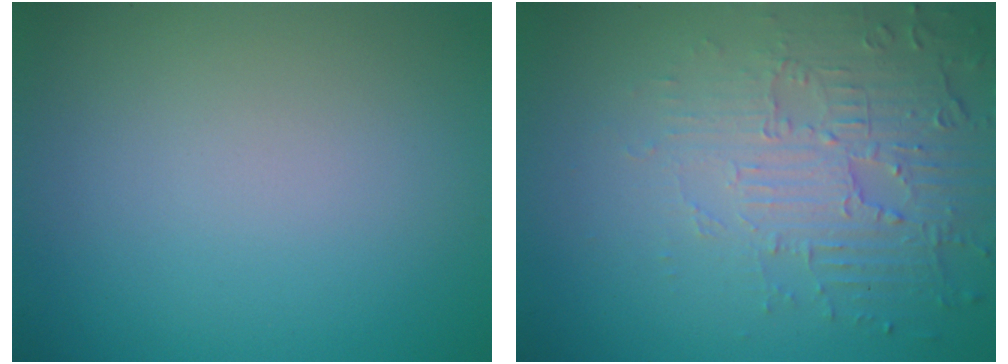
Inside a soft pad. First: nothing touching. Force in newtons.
{"total": 5.5, "press": 3.7, "slide": 4.1}